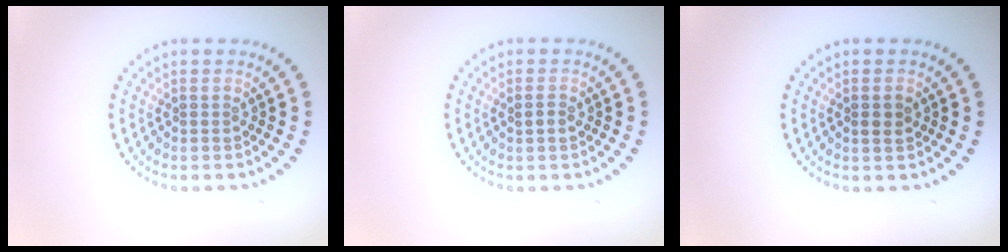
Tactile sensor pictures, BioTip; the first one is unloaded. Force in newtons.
{"total": 1.1, "press": 1.0, "slide": 0.5}
{"total": 1.2, "press": 1.2, "slide": 0.3}